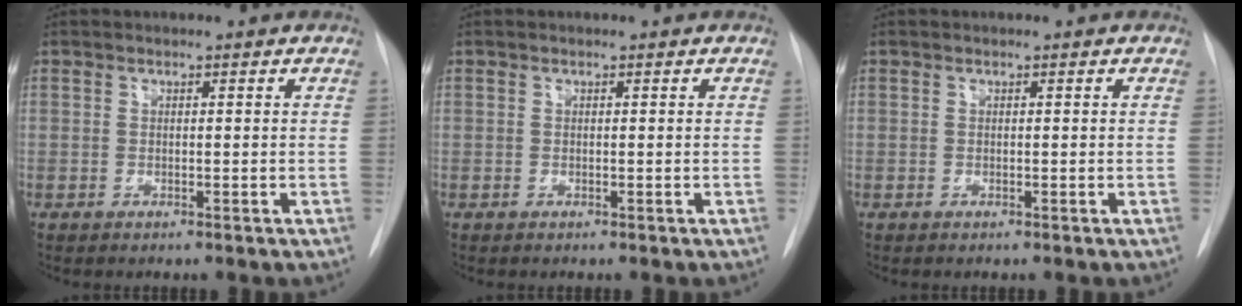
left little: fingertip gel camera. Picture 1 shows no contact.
{"total": 0.0}
{"total": 0.0}